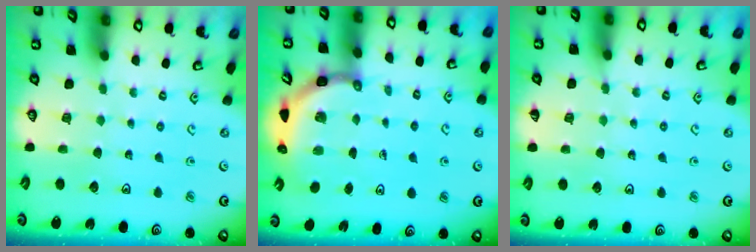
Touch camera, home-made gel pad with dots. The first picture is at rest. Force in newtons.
{"total": 4.0, "press": 3.8, "slide": 1.3}
{"total": 2.8, "press": 2.7, "slide": 0.5}